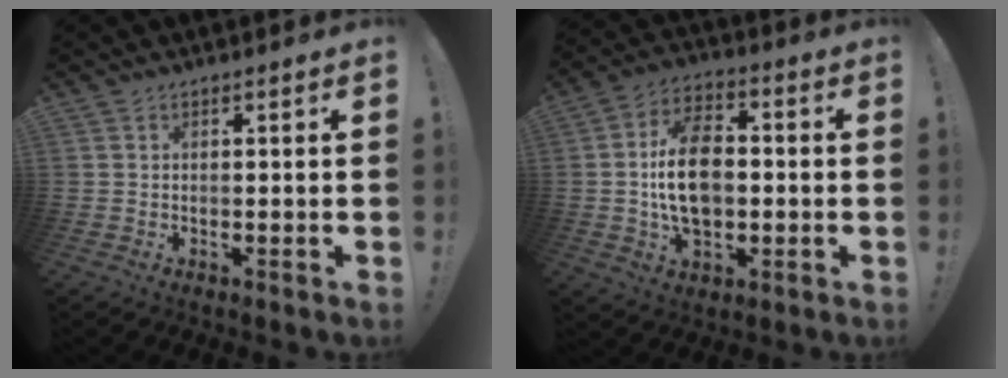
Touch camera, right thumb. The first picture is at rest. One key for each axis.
{"total": 16.1, "fx": -0.9, "fy": 10.6, "fz": 12.1, "tx": -0.205, "ty": 0.006, "tz": -0.019}